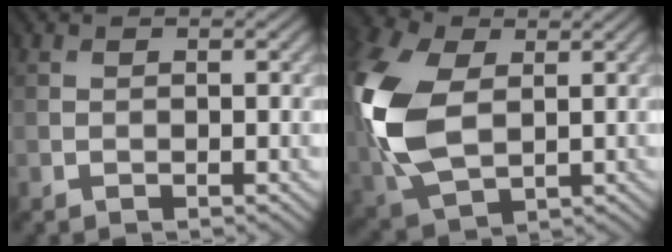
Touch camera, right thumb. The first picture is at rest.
{"total": 12.3, "force": [1.9, 8.7, 8.5], "torque": [-0.268, -0.002, 0.045]}